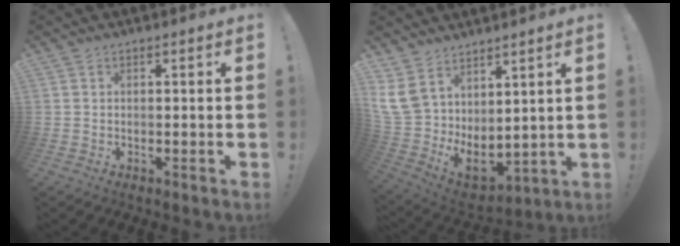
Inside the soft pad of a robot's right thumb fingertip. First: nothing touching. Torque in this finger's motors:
{"motor_torque": [1.84, 3.17, 0.89, 0.13, 0.32]}